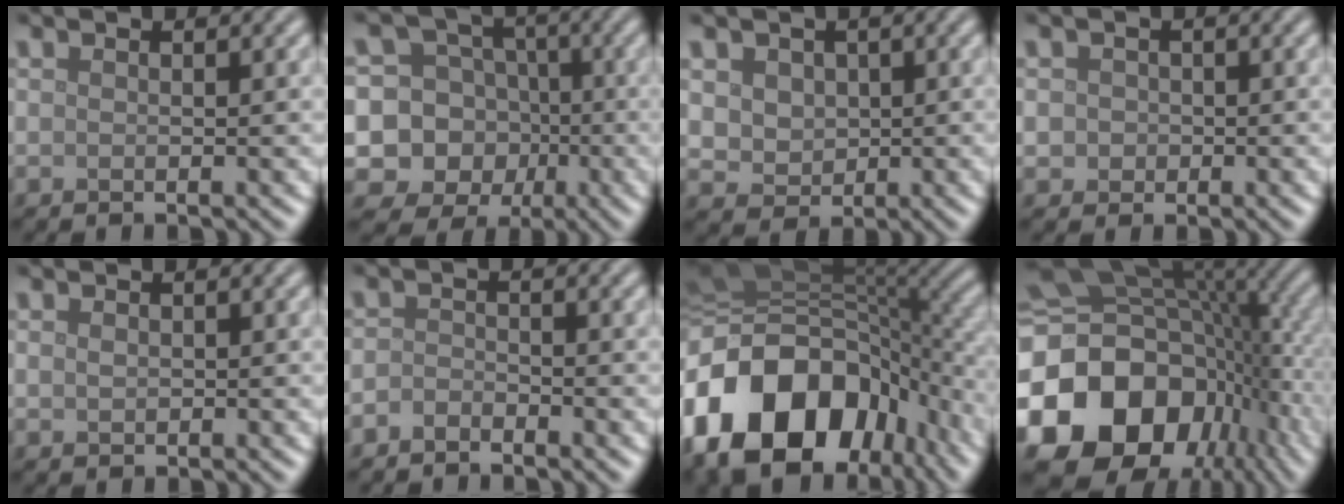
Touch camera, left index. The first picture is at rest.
{"total": 14.9, "force": [-2.8, 14.3, 2.7], "torque": [-0.092, 0.004, -0.061]}
{"total": 3.8, "force": [1.2, 3.2, 1.7], "torque": [-0.040, 0.005, 0.023]}
{"total": 1.6, "force": [0.1, 1.5, 0.5], "torque": [0.001, 0.000, 0.002]}
{"total": 0.7, "force": [0.1, 0.6, 0.4], "torque": [-0.009, -0.001, 0.003]}
{"total": 1.4, "force": [-1.2, 0.6, 0.4], "torque": [-0.007, 0.003, -0.027]}
{"total": 18.0, "force": [-7.0, 12.4, 11.0], "torque": [-0.245, -0.018, -0.120]}
{"total": 19.7, "force": [-5.8, 14.9, 11.5], "torque": [-0.242, -0.018, -0.089]}